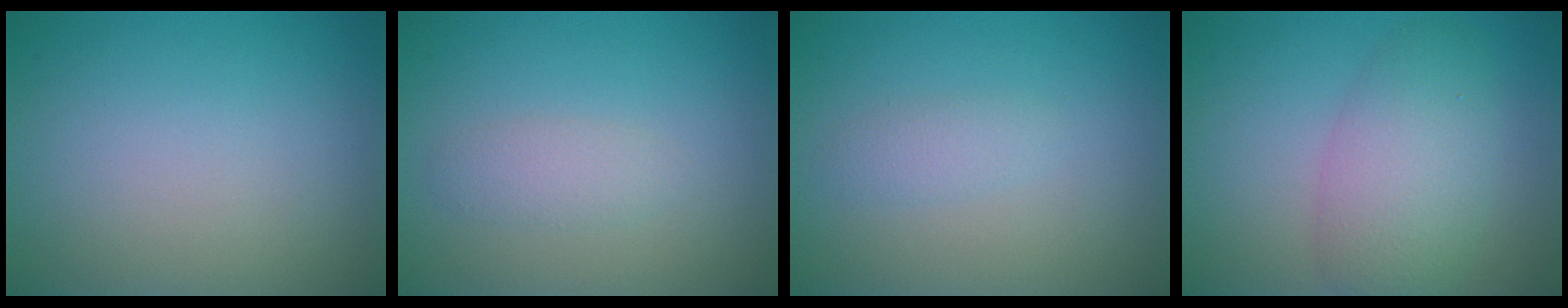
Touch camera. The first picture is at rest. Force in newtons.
{"total": 1.5, "press": 1.5, "slide": 0.1}
{"total": 1.3, "press": 1.3, "slide": 0.1}
{"total": 6.4, "press": 6.4, "slide": 0.1}